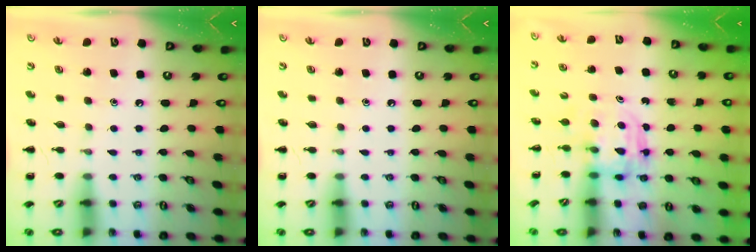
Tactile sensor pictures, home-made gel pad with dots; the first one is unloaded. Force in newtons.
{"total": 0.0}
{"total": 3.8, "press": 3.8, "slide": 0.3}